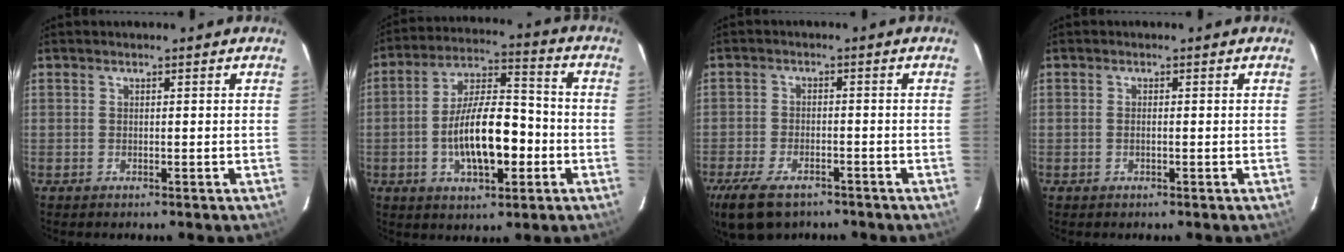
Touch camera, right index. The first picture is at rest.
{"total": 14.0, "force": [-3.5, 5.7, 12.3], "torque": [-0.232, 0.009, -0.055]}
{"total": 10.9, "force": [-7.7, 5.1, 5.8], "torque": [-0.148, -0.023, -0.136]}
{"total": 1.5, "force": [1.3, -0.9, 0.2], "torque": [-0.004, -0.024, 0.002]}